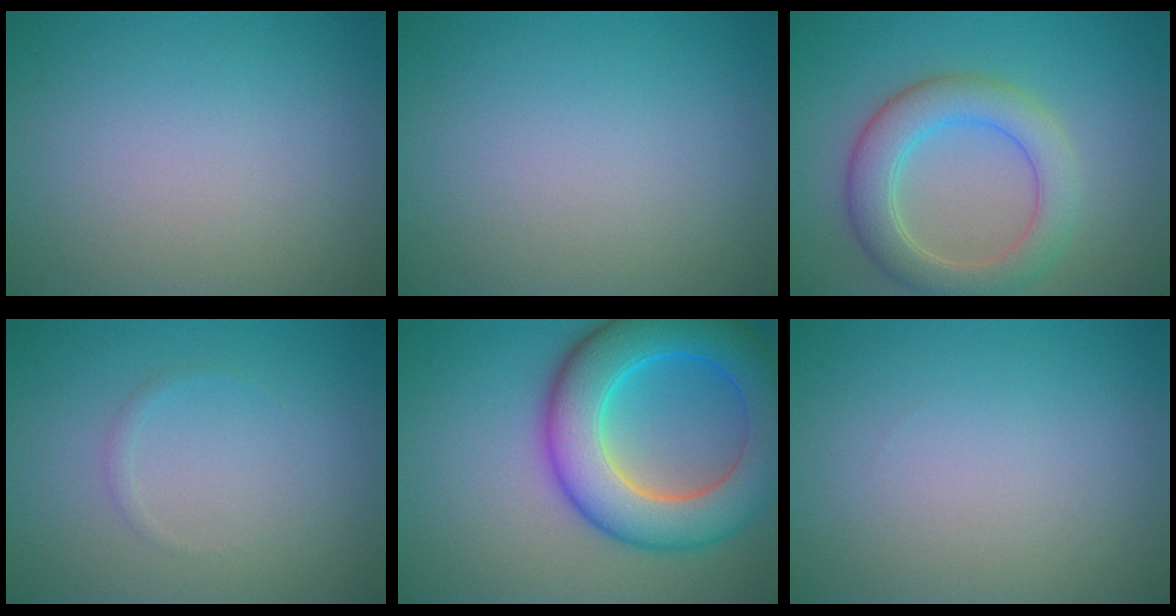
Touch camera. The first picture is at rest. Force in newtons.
{"total": 0.0}
{"total": 5.2, "press": 5.2, "slide": 0.3}
{"total": 0.6, "press": 0.6, "slide": 0.1}
{"total": 10.2, "press": 10.2, "slide": 0.2}
{"total": 0.0}